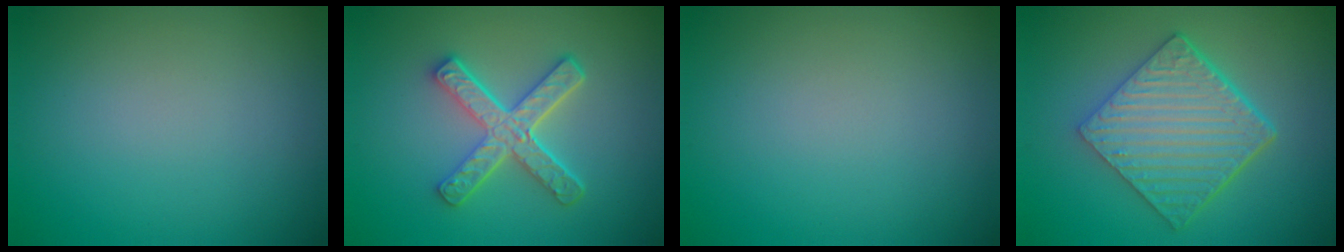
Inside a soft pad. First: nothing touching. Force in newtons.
{"total": 4.8, "press": 3.6, "slide": 3.2}
{"total": 0.0}
{"total": 6.4, "press": 4.6, "slide": 4.4}